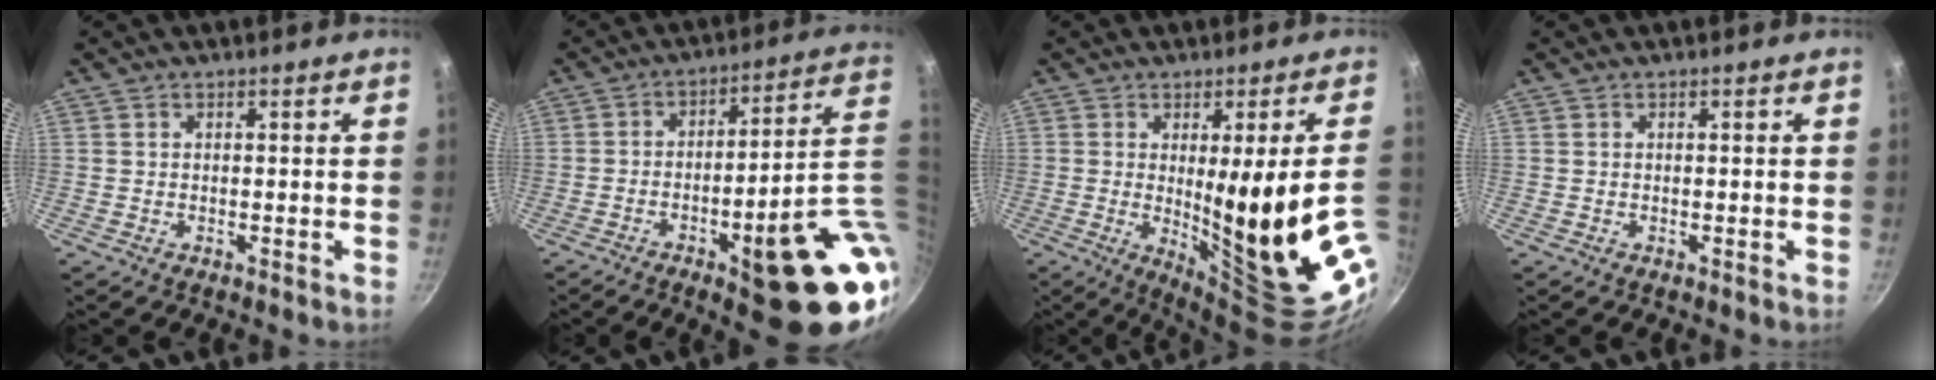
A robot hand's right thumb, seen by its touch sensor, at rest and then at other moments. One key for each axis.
{"total": 22.3, "fx": -3.5, "fy": 6.1, "fz": 21.1, "tx": -0.238, "ty": 0.013, "tz": -0.035}
{"total": 21.8, "fx": -2.6, "fy": 3.1, "fz": 21.4, "tx": -0.273, "ty": -0.039, "tz": -0.011}
{"total": 0.0}